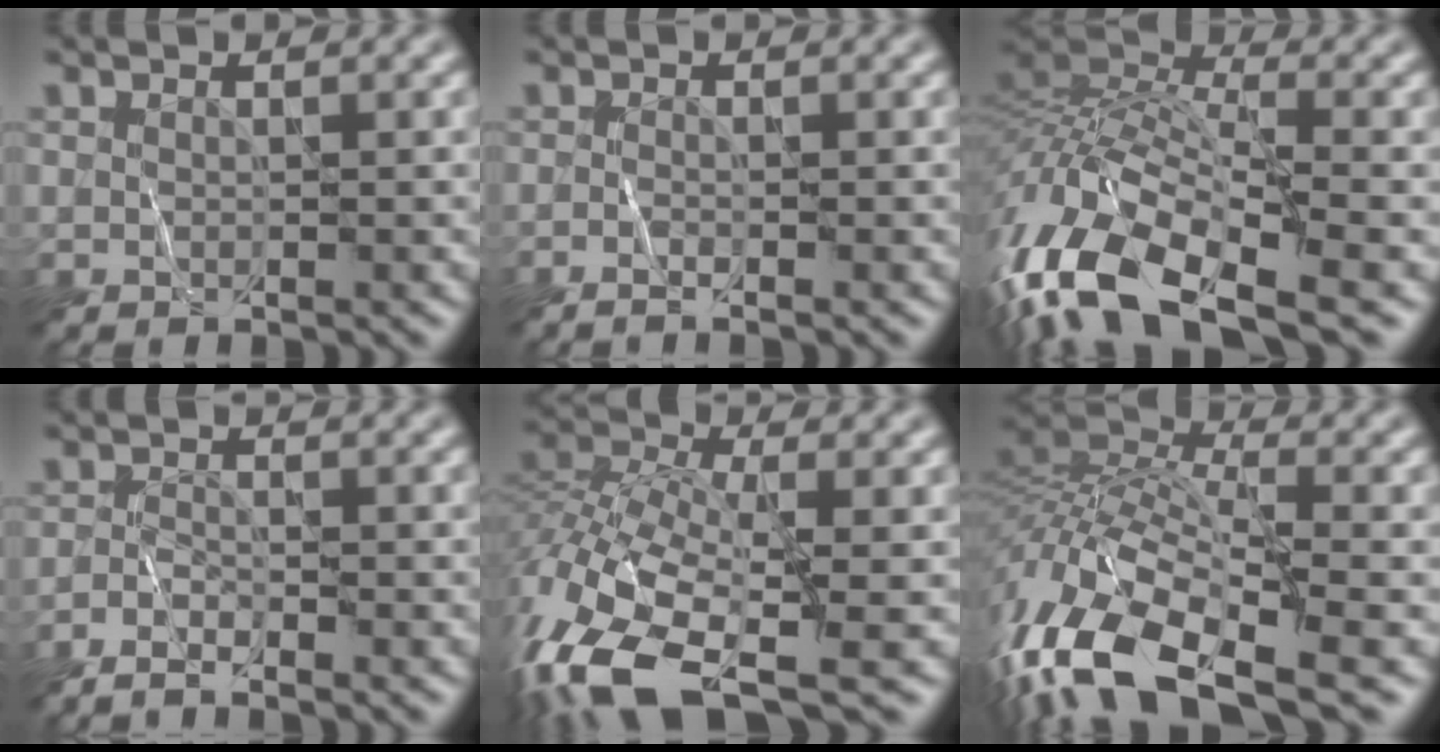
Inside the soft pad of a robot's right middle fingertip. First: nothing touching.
{"total": 1.0, "force": [-0.7, 0.1, 0.8], "torque": [-0.016, -0.001, -0.015]}
{"total": 14.3, "force": [-6.3, 6.8, 10.9], "torque": [-0.237, 0.007, -0.127]}
{"total": 2.3, "force": [-1.9, 0.3, 1.3], "torque": [-0.037, -0.001, -0.041]}
{"total": 13.7, "force": [-7.7, 6.6, 9.1], "torque": [-0.214, -0.023, -0.141]}
{"total": 14.5, "force": [-6.5, 6.7, 11.1], "torque": [-0.240, 0.004, -0.127]}